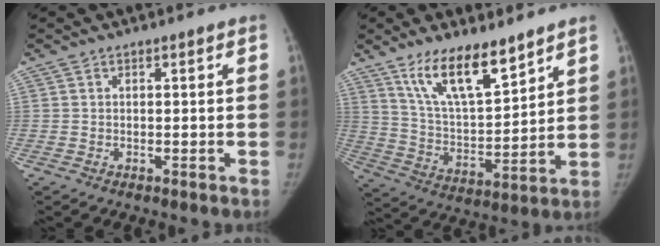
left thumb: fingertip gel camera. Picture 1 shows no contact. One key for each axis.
{"total": 14.1, "fx": 9.9, "fy": 4.6, "fz": 8.9, "tx": -0.134, "ty": -0.060, "tz": 0.193}